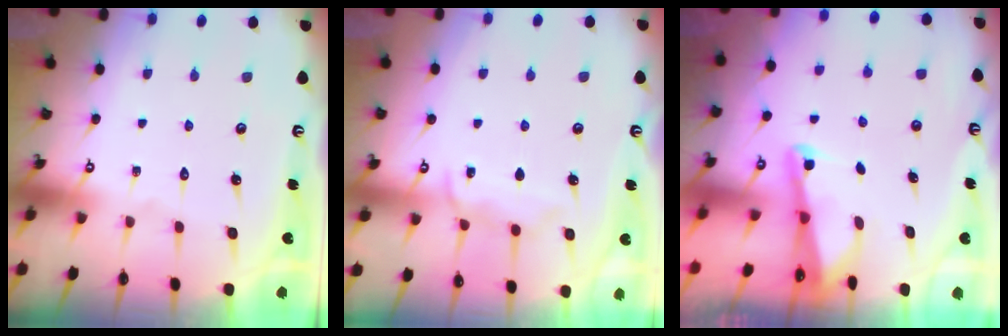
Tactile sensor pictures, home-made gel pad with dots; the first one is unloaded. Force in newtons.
{"total": 7.7, "press": 7.7, "slide": 0.9}
{"total": 2.2, "press": 2.2, "slide": 0.3}